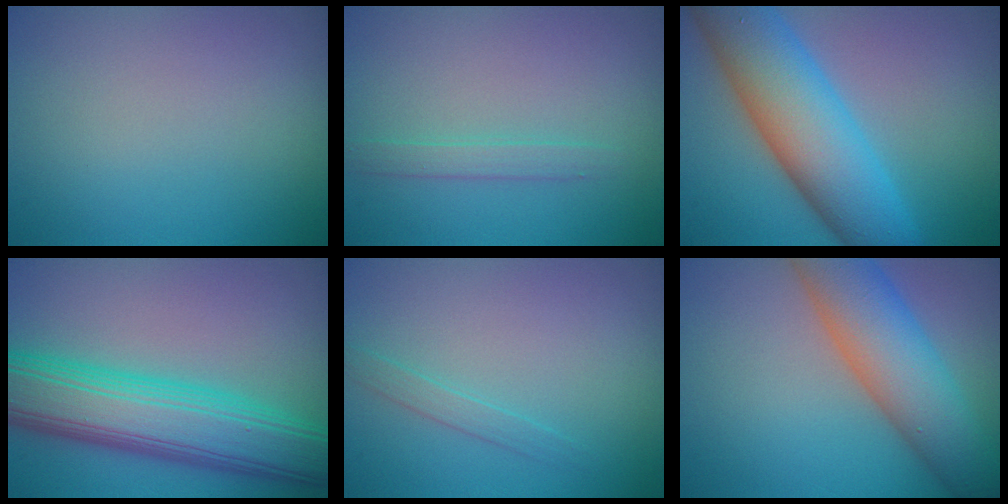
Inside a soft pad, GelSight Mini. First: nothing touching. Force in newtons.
{"total": 1.4, "press": 1.4, "slide": 0.0}
{"total": 10.6, "press": 10.6, "slide": 0.2}
{"total": 10.5, "press": 10.5, "slide": 0.3}
{"total": 1.1, "press": 1.1, "slide": 0.1}
{"total": 8.3, "press": 8.3, "slide": 0.5}